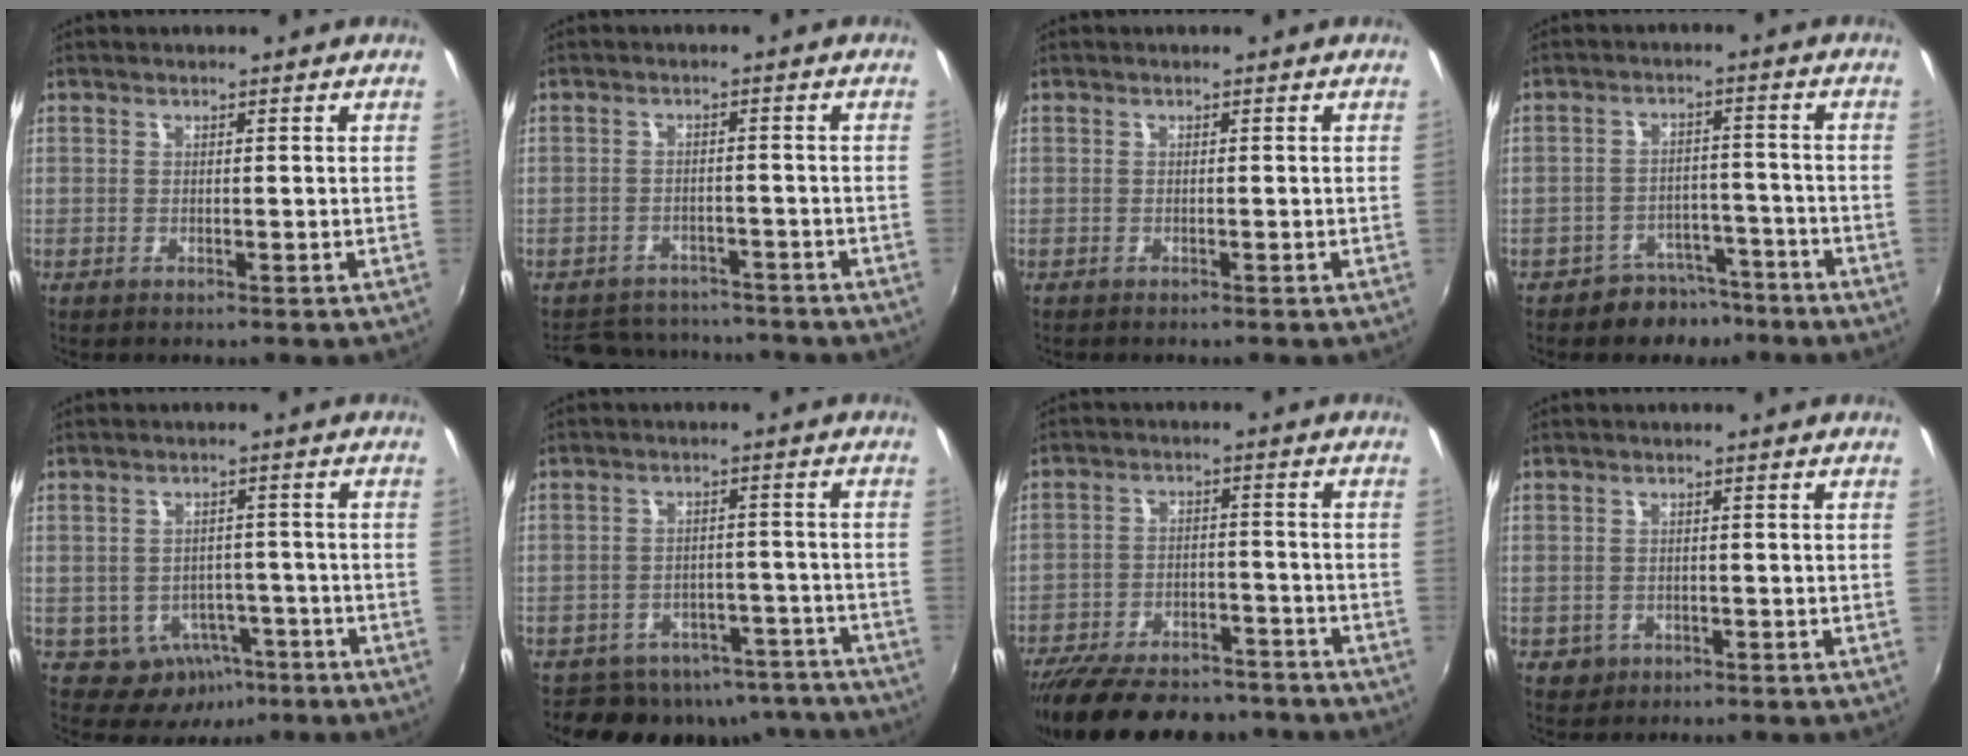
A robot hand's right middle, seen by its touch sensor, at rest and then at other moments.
{"total": 11.6, "force": [-10.2, 4.6, 3.1], "torque": [-0.079, 0.011, -0.141]}
{"total": 0.5, "force": [-0.5, 0.2, 0.0], "torque": [-0.002, -0.003, -0.009]}
{"total": 7.3, "force": [-5.7, 4.4, 1.1], "torque": [-0.021, 0.022, -0.075]}
{"total": 7.4, "force": [-3.8, 6.0, 2.2], "torque": [-0.046, 0.015, -0.031]}
{"total": 14.1, "force": [-11.8, 6.8, 3.6], "torque": [-0.063, 0.022, -0.138]}
{"total": 20.8, "force": [-17.2, 7.6, 8.9], "torque": [-0.191, -0.011, -0.245]}
{"total": 2.8, "force": [-1.0, 2.5, 0.8], "torque": [-0.023, -0.003, -0.012]}